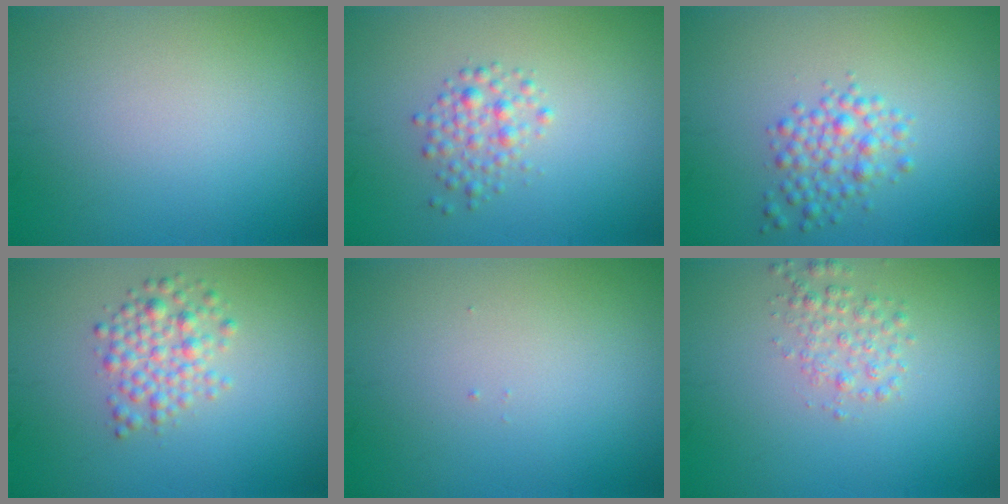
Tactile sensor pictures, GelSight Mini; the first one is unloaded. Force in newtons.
{"total": 2.0, "press": 2.0, "slide": 0.1}
{"total": 2.8, "press": 2.8, "slide": 0.1}
{"total": 3.0, "press": 3.0, "slide": 0.2}
{"total": 0.0}
{"total": 2.1, "press": 2.1, "slide": 0.0}